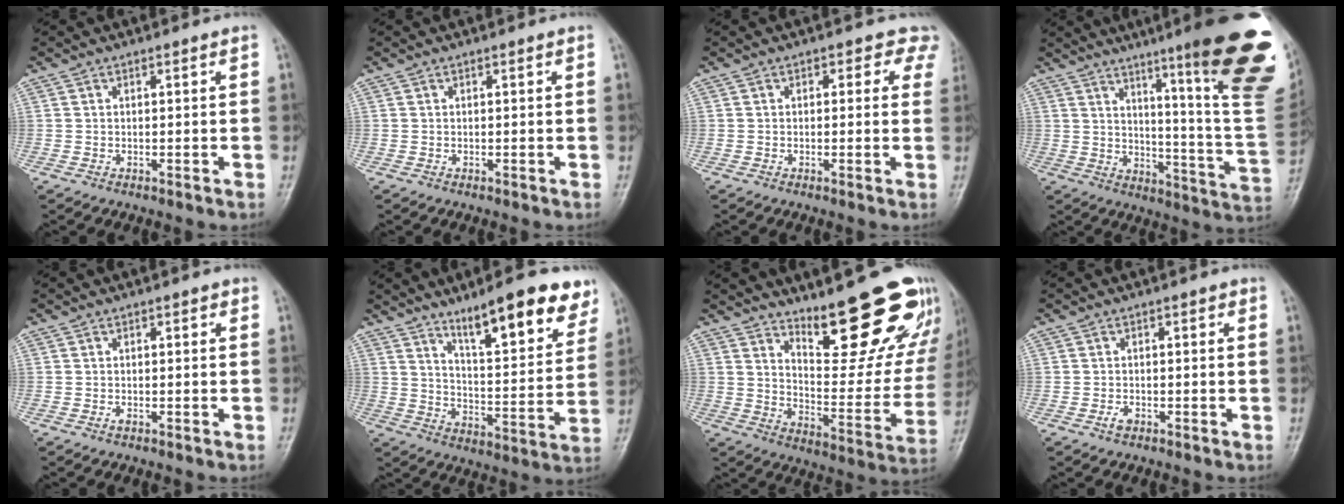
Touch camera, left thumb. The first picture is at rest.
{"total": 0.0}
{"total": 3.8, "force": [2.0, 2.7, 1.8], "torque": [0.022, -0.004, 0.002]}
{"total": 27.2, "force": [14.4, 3.1, 22.9], "torque": [-0.231, -0.070, 0.198]}
{"total": 1.0, "force": [-0.2, 0.5, 0.8], "torque": [-0.010, 0.004, -0.006]}
{"total": 16.9, "force": [11.2, 4.5, 11.8], "torque": [-0.133, -0.059, 0.173]}
{"total": 20.8, "force": [14.9, 6.6, 12.9], "torque": [-0.124, -0.115, 0.214]}
{"total": 1.7, "force": [-0.7, 1.0, 1.1], "torque": [-0.015, 0.004, -0.016]}